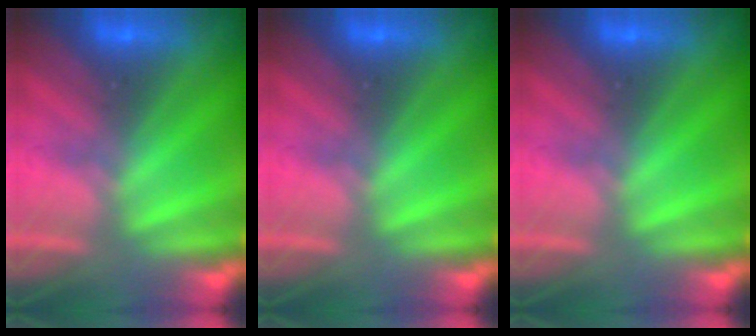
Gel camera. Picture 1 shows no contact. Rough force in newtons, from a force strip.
{"total": 0.0}
{"total": 0.0}